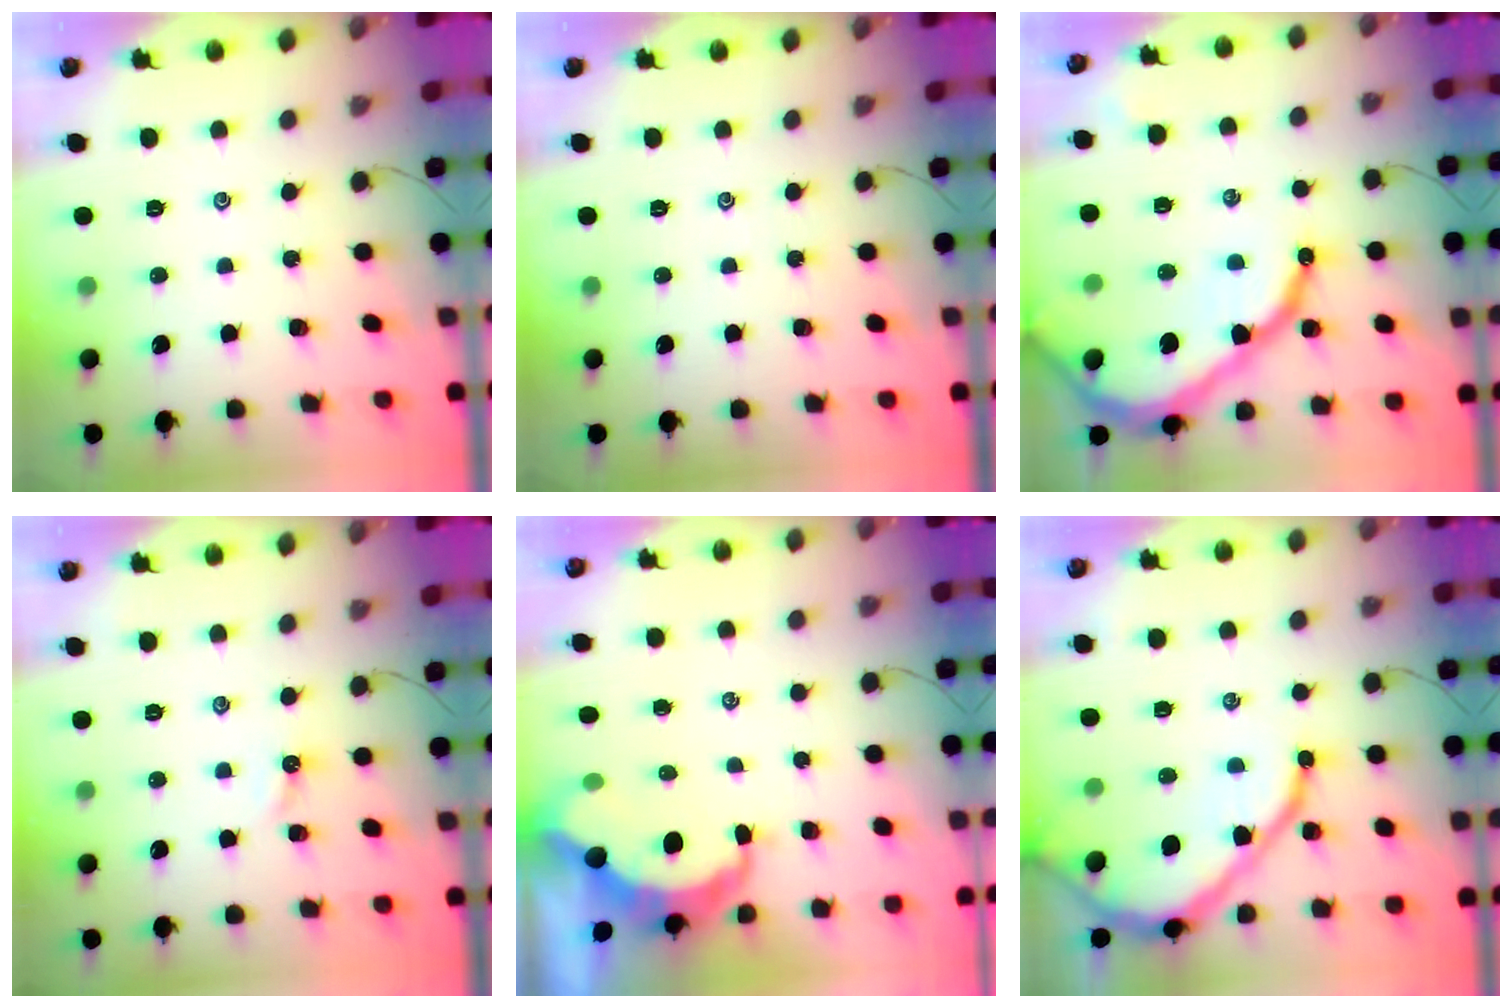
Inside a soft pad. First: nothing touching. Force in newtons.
{"total": 0.0}
{"total": 18.5, "press": 18.4, "slide": 1.9}
{"total": 2.4, "press": 2.4, "slide": 0.3}
{"total": 8.5, "press": 8.4, "slide": 0.6}
{"total": 13.1, "press": 13.0, "slide": 1.3}